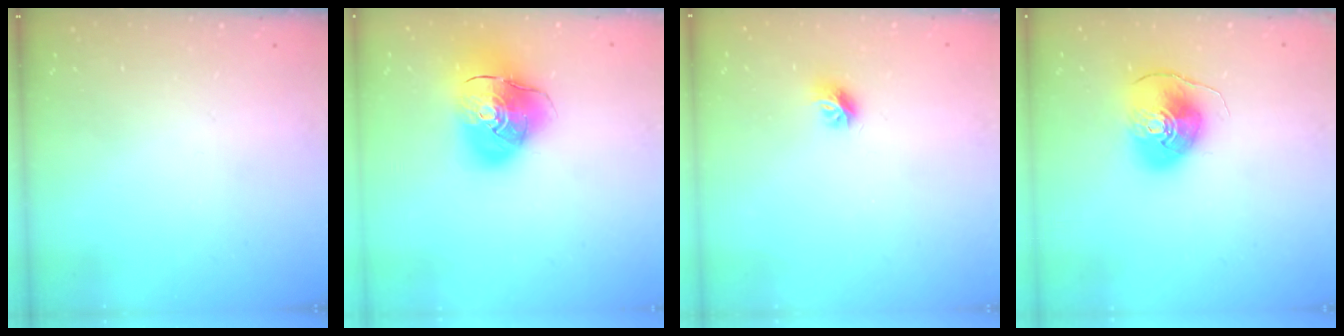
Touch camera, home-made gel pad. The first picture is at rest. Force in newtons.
{"total": 17.0, "press": 16.8, "slide": 2.6}
{"total": 7.4, "press": 7.3, "slide": 0.6}
{"total": 10.3, "press": 10.2, "slide": 1.5}